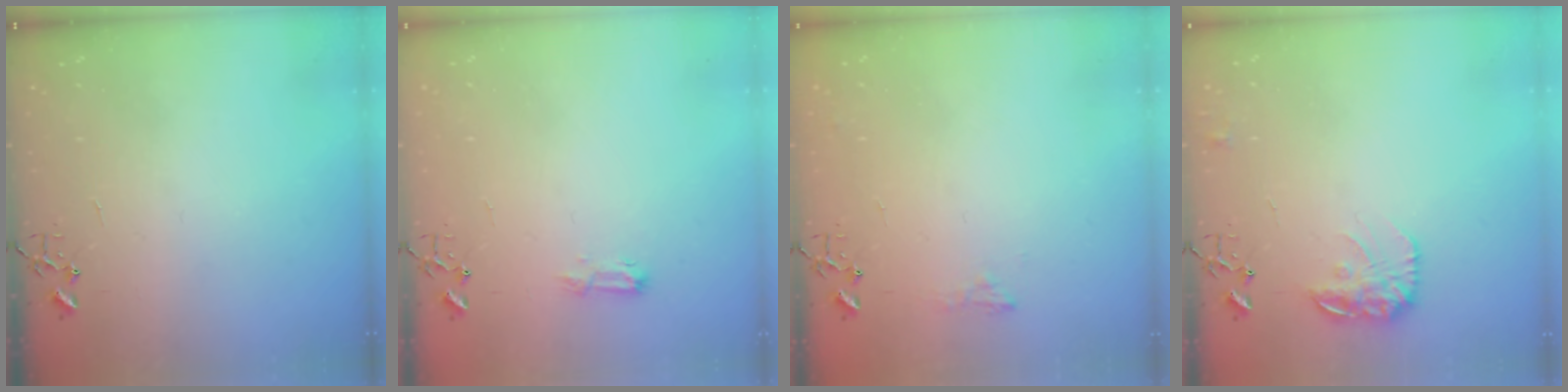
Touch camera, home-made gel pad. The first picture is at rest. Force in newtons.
{"total": 7.7, "press": 7.6, "slide": 0.9}
{"total": 6.4, "press": 6.4, "slide": 0.6}
{"total": 12.1, "press": 12.1, "slide": 0.5}